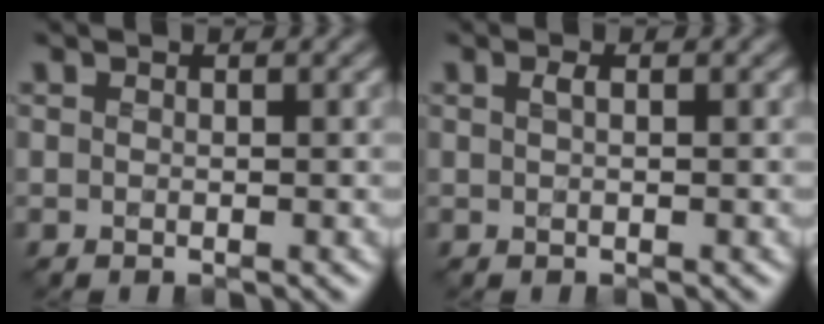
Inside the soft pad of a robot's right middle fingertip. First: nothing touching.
{"total": 0.7, "force": [0.2, 0.2, 0.6], "torque": [-0.014, -0.001, 0.004]}